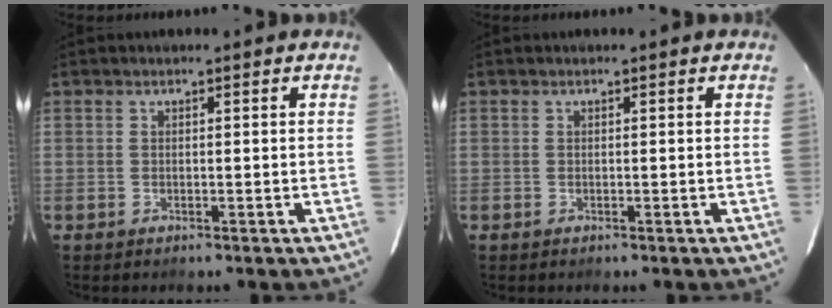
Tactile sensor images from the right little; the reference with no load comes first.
{"total": 0.0}